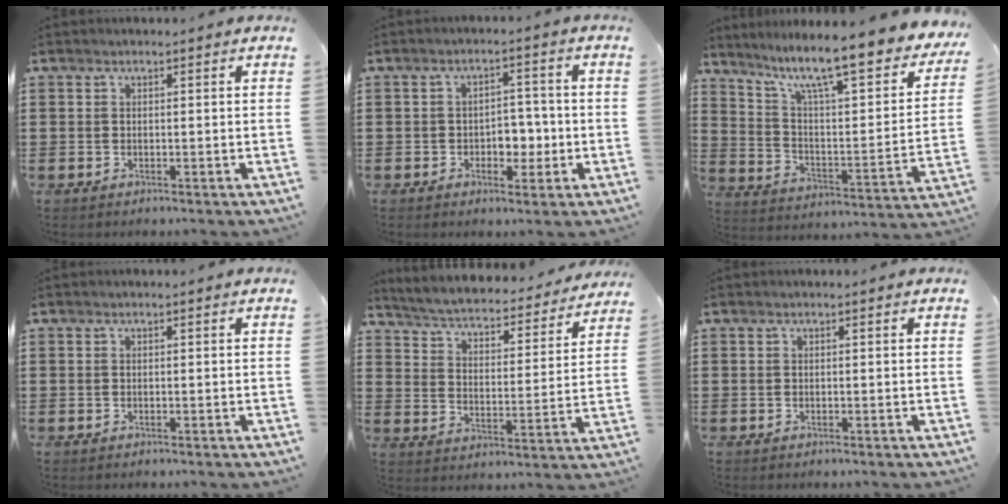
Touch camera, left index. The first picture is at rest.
{"total": 4.4, "force": [-1.1, 3.2, 2.7], "torque": [-0.043, 0.001, -0.028]}
{"total": 10.4, "force": [7.9, 1.0, 6.6], "torque": [-0.142, -0.060, 0.124]}
{"total": 0.0}
{"total": 3.6, "force": [3.5, 0.0, 0.9], "torque": [-0.038, -0.033, 0.049]}
{"total": 0.0}